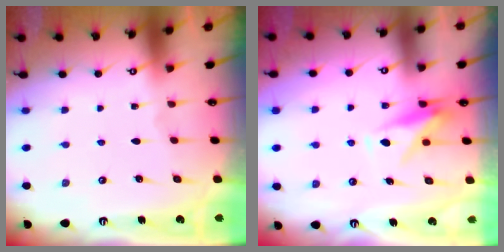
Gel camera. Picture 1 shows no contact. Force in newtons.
{"total": 9.0, "press": 9.0, "slide": 0.7}